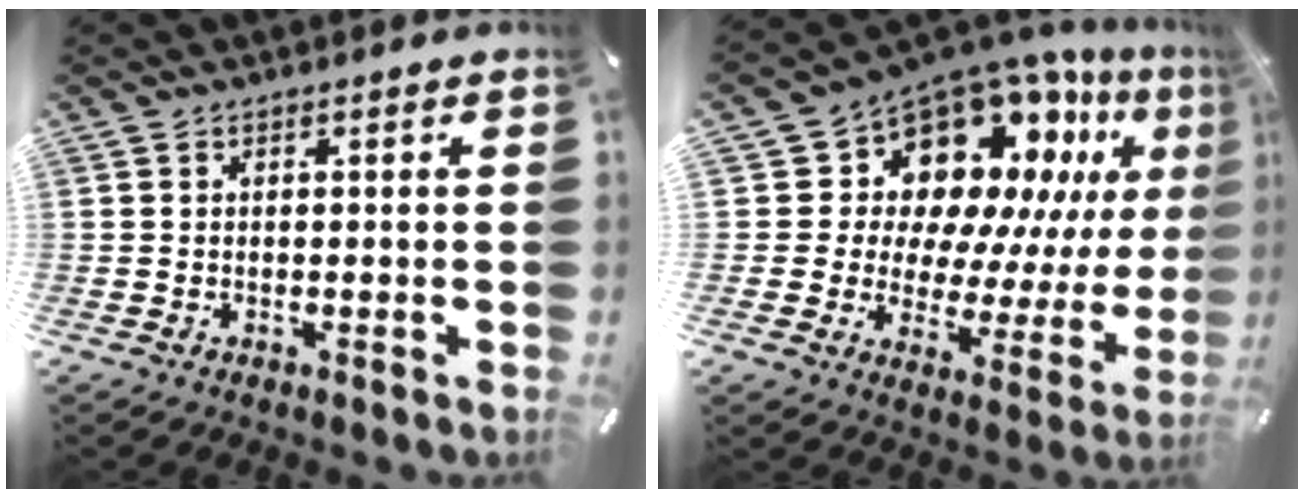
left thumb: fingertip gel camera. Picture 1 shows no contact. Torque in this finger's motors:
{"motor_torque": [2.59, 2.42, 1.61, -1.10, 0.17]}